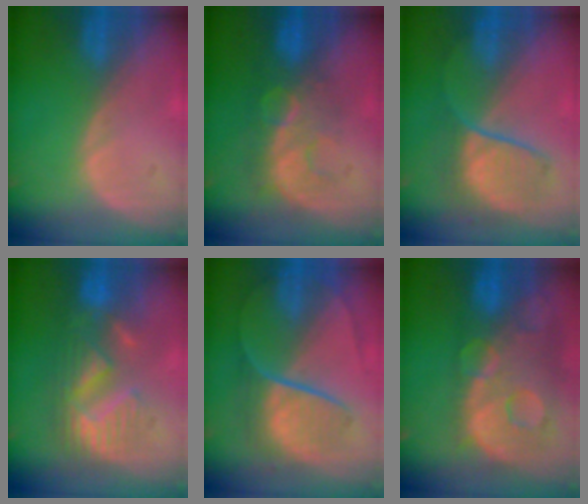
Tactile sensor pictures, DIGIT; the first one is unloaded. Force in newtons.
{"total": 8.1, "press": 7.4, "slide": 3.2}
{"total": 7.2, "press": 7.2, "slide": 0.3}
{"total": 8.8, "press": 8.5, "slide": 2.0}
{"total": 8.9, "press": 7.5, "slide": 4.7}
{"total": 13.7, "press": 11.1, "slide": 8.0}